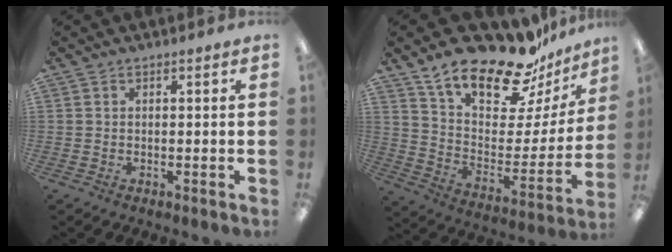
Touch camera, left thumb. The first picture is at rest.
{"total": 22.2, "force": [17.7, 8.0, 10.8], "torque": [-0.177, -0.130, 0.305]}